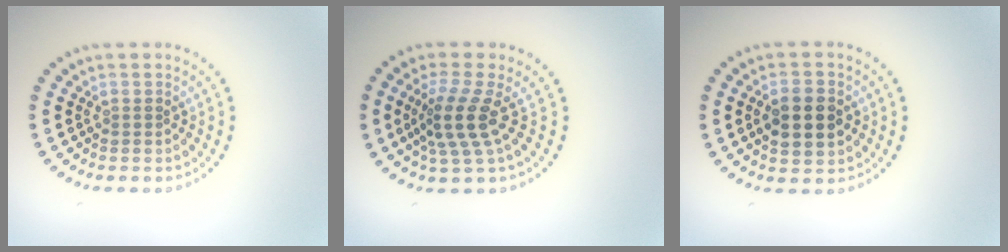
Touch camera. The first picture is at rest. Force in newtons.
{"total": 3.8, "press": 2.8, "slide": 2.5}
{"total": 4.0, "press": 4.0, "slide": 0.2}